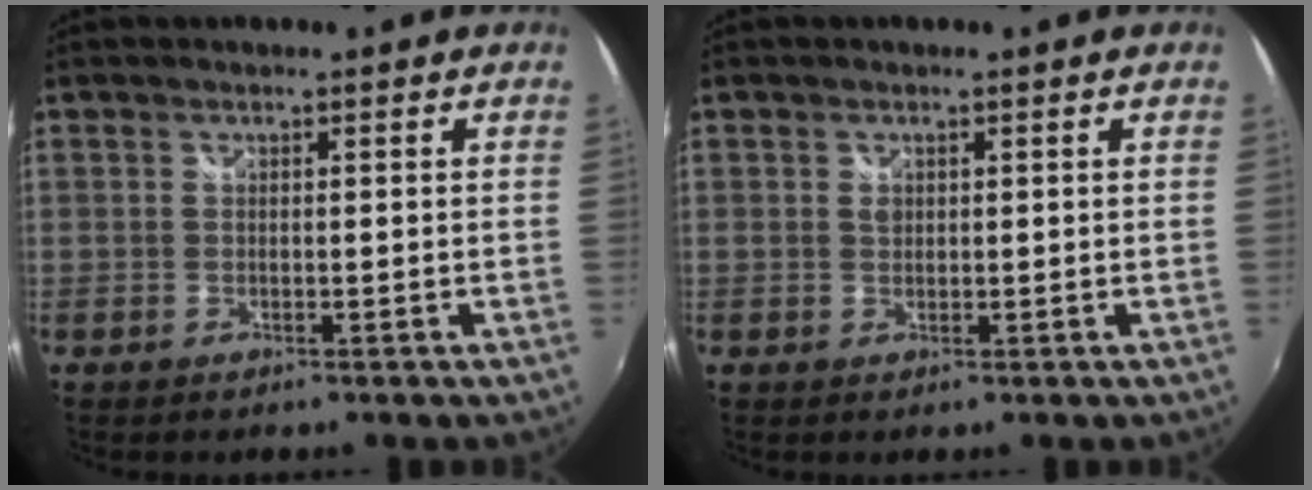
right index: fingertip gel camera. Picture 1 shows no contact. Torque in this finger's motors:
{"motor_torque": [-0.04, 0.00, 0.02, 0.02]}